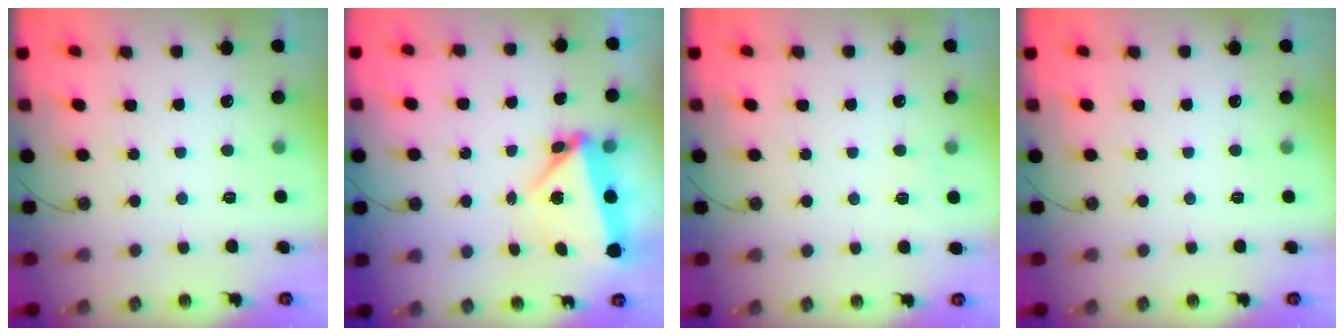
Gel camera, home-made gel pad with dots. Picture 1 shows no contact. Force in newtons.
{"total": 8.6, "press": 5.2, "slide": 6.8}
{"total": 3.6, "press": 3.4, "slide": 1.3}
{"total": 0.0}